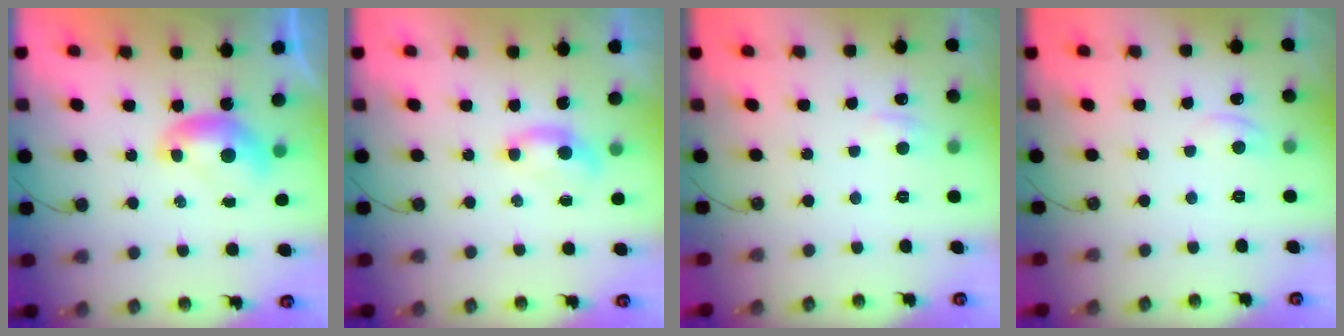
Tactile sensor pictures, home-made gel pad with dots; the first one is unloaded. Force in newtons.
{"total": 0.7, "press": 0.5, "slide": 0.5}
{"total": 0.9, "press": 0.7, "slide": 0.5}
{"total": 0.6, "press": 0.3, "slide": 0.5}